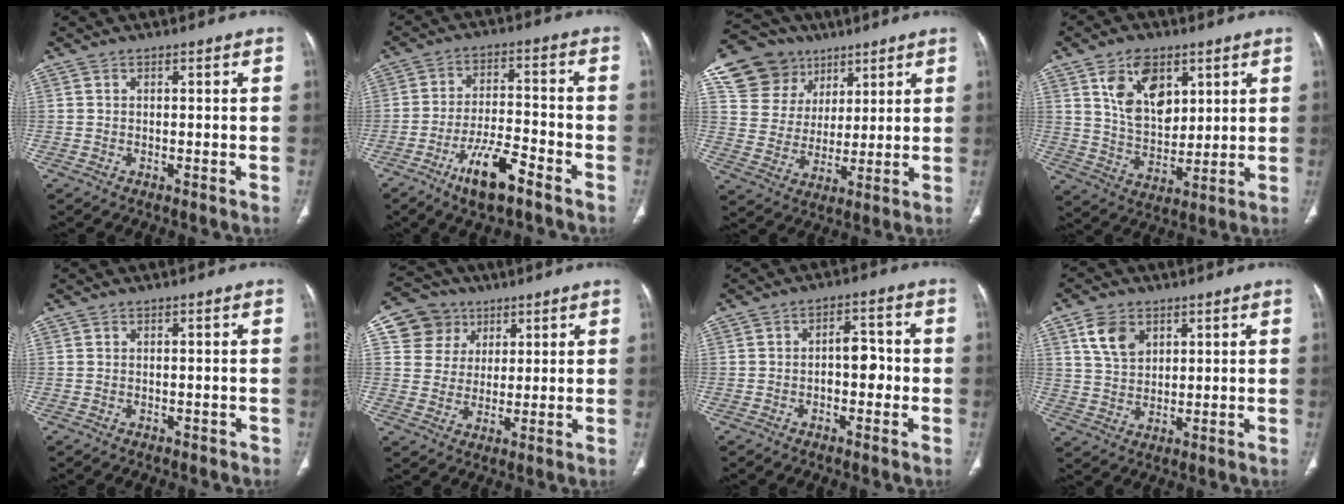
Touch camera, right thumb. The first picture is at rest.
{"total": 10.1, "force": [-6.3, 3.0, 7.3], "torque": [-0.133, 0.032, -0.107]}
{"total": 14.6, "force": [8.0, 11.6, 3.8], "torque": [-0.037, -0.011, 0.151]}
{"total": 12.3, "force": [5.5, 7.6, 8.1], "torque": [-0.107, -0.029, 0.108]}
{"total": 1.0, "force": [-0.8, 0.6, 0.3], "torque": [-0.012, 0.005, -0.007]}
{"total": 8.8, "force": [3.8, 7.8, 1.4], "torque": [0.008, -0.011, 0.068]}
{"total": 5.2, "force": [-1.0, 3.0, 4.2], "torque": [-0.044, 0.021, -0.020]}
{"total": 7.2, "force": [3.4, 4.9, 3.9], "torque": [-0.053, -0.013, 0.069]}